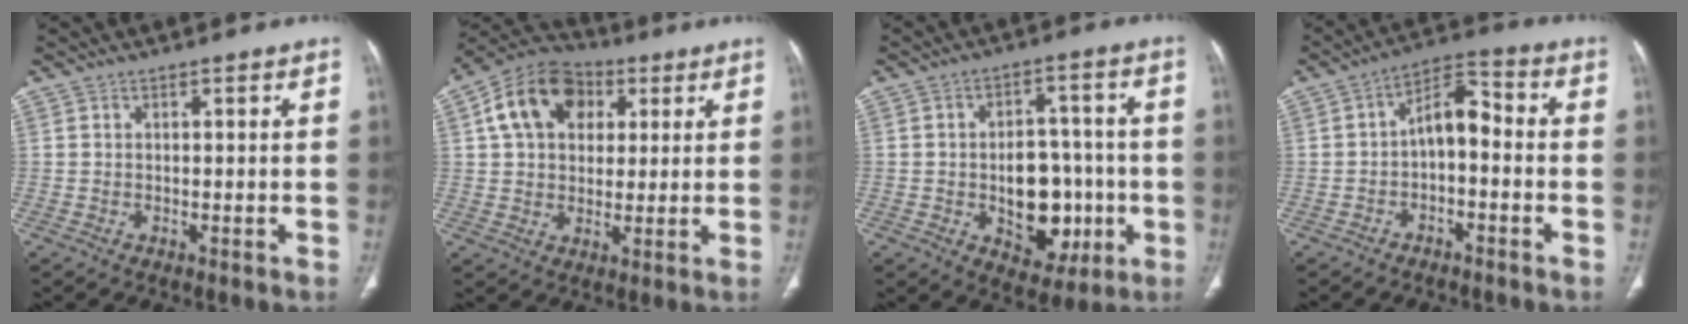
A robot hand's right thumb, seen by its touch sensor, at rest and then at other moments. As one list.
[{"total": 14.8, "force": [4.9, 10.7, 9.1], "torque": [-0.139, 0.010, 0.074]}, {"total": 13.6, "force": [-2.7, 9.1, 9.7], "torque": [-0.091, 0.026, -0.024]}, {"total": 7.7, "force": [-1.5, 4.3, 6.2], "torque": [-0.090, 0.043, -0.036]}]